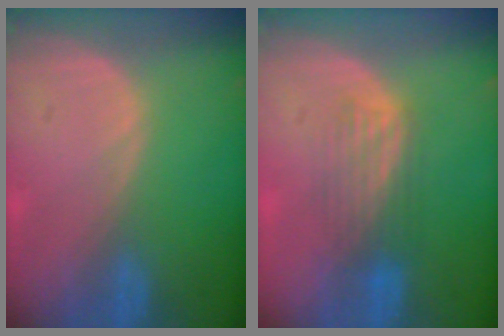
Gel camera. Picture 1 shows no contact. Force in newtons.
{"total": 4.2, "press": 4.2, "slide": 0.1}